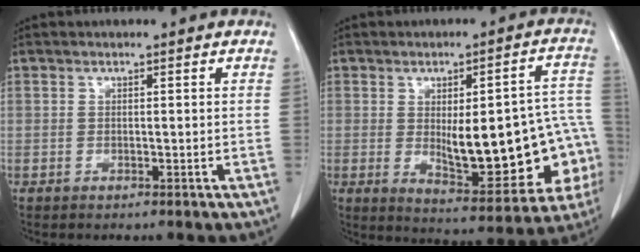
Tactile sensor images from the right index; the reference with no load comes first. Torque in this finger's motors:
{"motor_torque": [1.47, -0.66, 0.57, 0.08]}